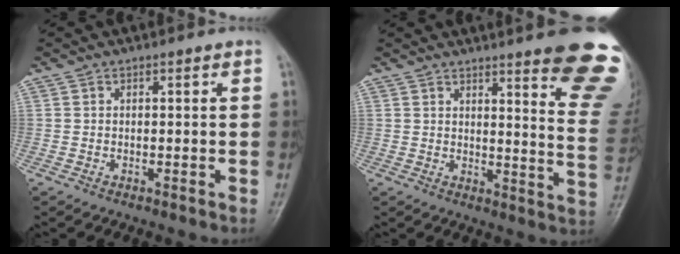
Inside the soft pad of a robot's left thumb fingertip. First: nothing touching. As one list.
[{"total": 16.8, "force": [12.3, 1.9, 11.3], "torque": [-0.111, -0.096, 0.137]}]